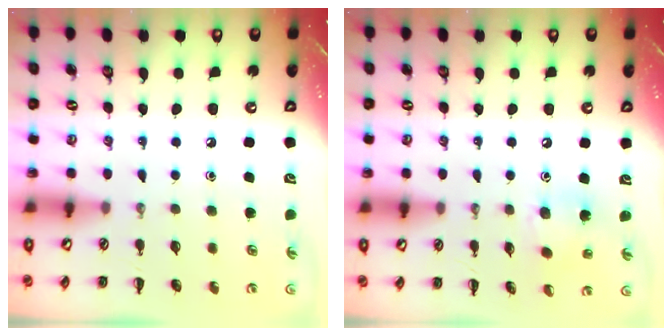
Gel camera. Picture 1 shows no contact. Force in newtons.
{"total": 7.6, "press": 7.4, "slide": 1.9}